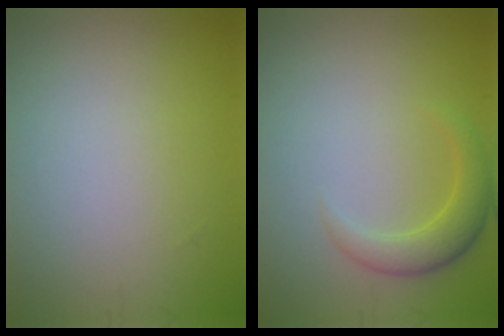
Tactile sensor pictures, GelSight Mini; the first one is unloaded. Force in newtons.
{"total": 2.7, "press": 2.7, "slide": 0.1}